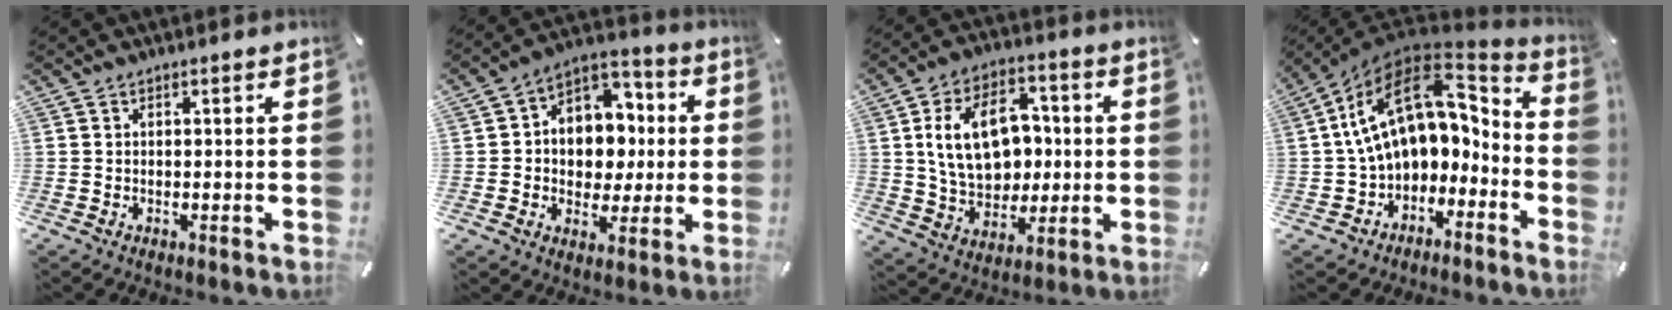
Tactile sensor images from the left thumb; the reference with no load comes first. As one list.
[{"total": 10.0, "force": [0.2, 9.4, 3.3], "torque": [-0.048, -0.005, 0.010]}, {"total": 16.8, "force": [1.6, 12.5, 11.1], "torque": [-0.199, 0.016, 0.033]}, {"total": 17.3, "force": [4.1, 11.6, 12.2], "torque": [-0.218, -0.025, 0.077]}]